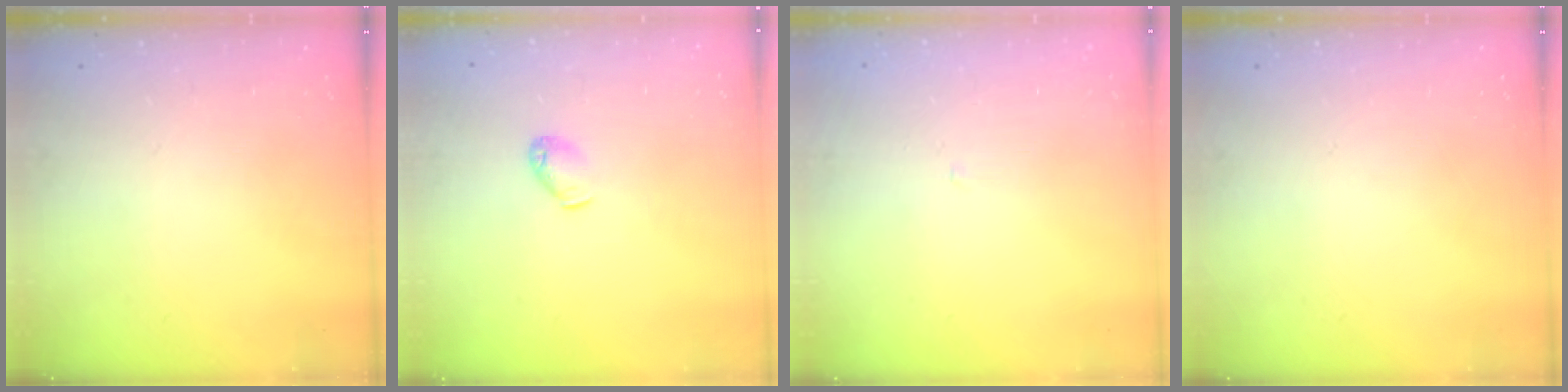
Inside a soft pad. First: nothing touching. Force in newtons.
{"total": 4.1, "press": 4.0, "slide": 0.6}
{"total": 1.7, "press": 1.7, "slide": 0.3}
{"total": 0.0}